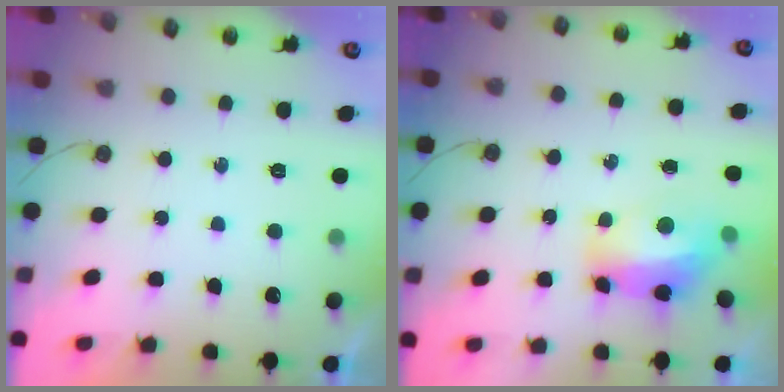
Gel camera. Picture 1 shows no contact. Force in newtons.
{"total": 8.0, "press": 7.9, "slide": 0.9}